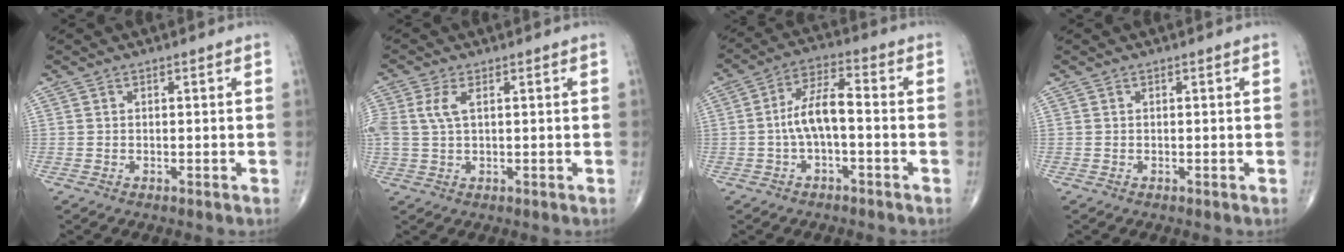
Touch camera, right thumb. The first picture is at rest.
{"total": 3.5, "force": [1.0, 1.5, 3.1], "torque": [-0.089, 0.010, 0.023]}
{"total": 7.8, "force": [-1.2, 3.0, 7.0], "torque": [-0.137, 0.035, -0.027]}
{"total": 0.0}